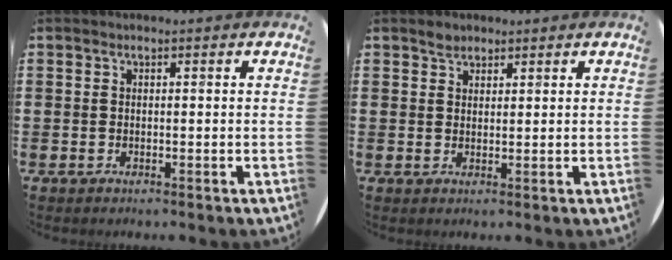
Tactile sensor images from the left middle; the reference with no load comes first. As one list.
[{"total": 1.7, "force": [1.5, 0.8, 0.2], "torque": [0.001, -0.001, 0.028]}]